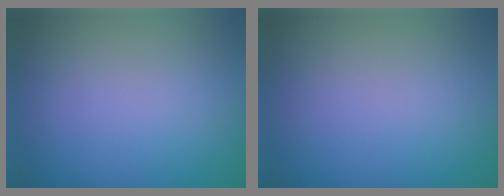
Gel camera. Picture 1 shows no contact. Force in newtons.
{"total": 0.0}